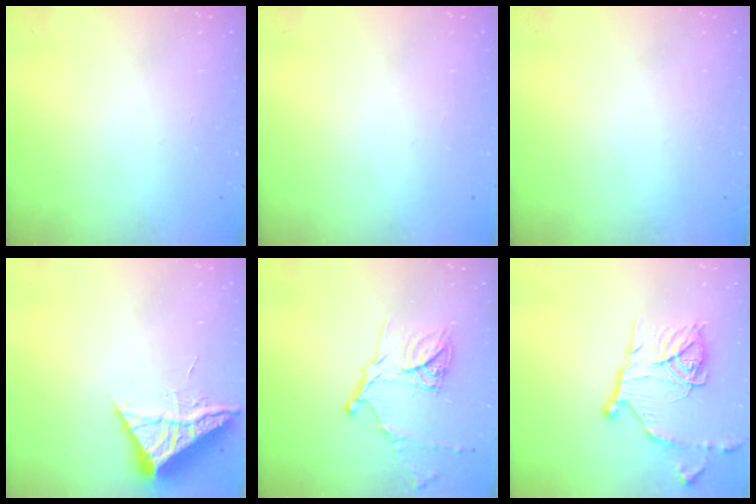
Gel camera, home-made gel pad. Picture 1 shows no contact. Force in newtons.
{"total": 0.0}
{"total": 0.0}
{"total": 6.4, "press": 6.4, "slide": 0.2}
{"total": 13.6, "press": 13.6, "slide": 1.1}
{"total": 15.2, "press": 15.2, "slide": 1.1}